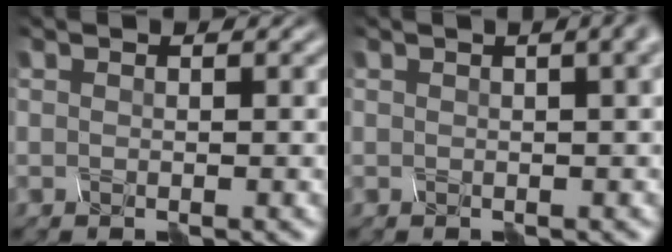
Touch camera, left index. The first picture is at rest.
{"total": 8.6, "force": [3.8, 4.3, 6.4], "torque": [-0.023, 0.045, 0.030]}